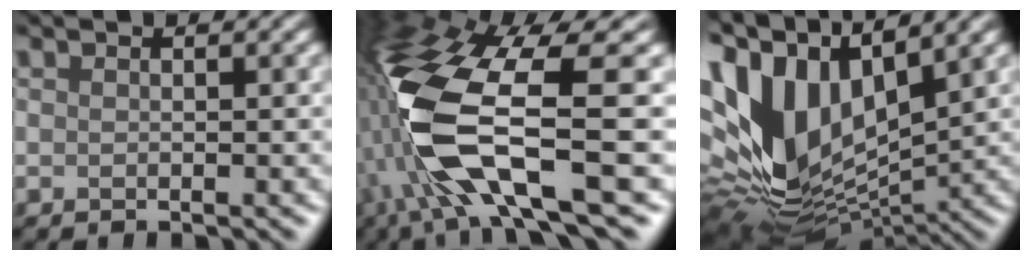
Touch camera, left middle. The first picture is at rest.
{"total": 12.4, "force": [-2.3, 4.2, 11.4], "torque": [-0.250, -0.010, -0.033]}
{"total": 12.5, "force": [4.7, 6.9, 9.3], "torque": [-0.220, 0.009, 0.093]}